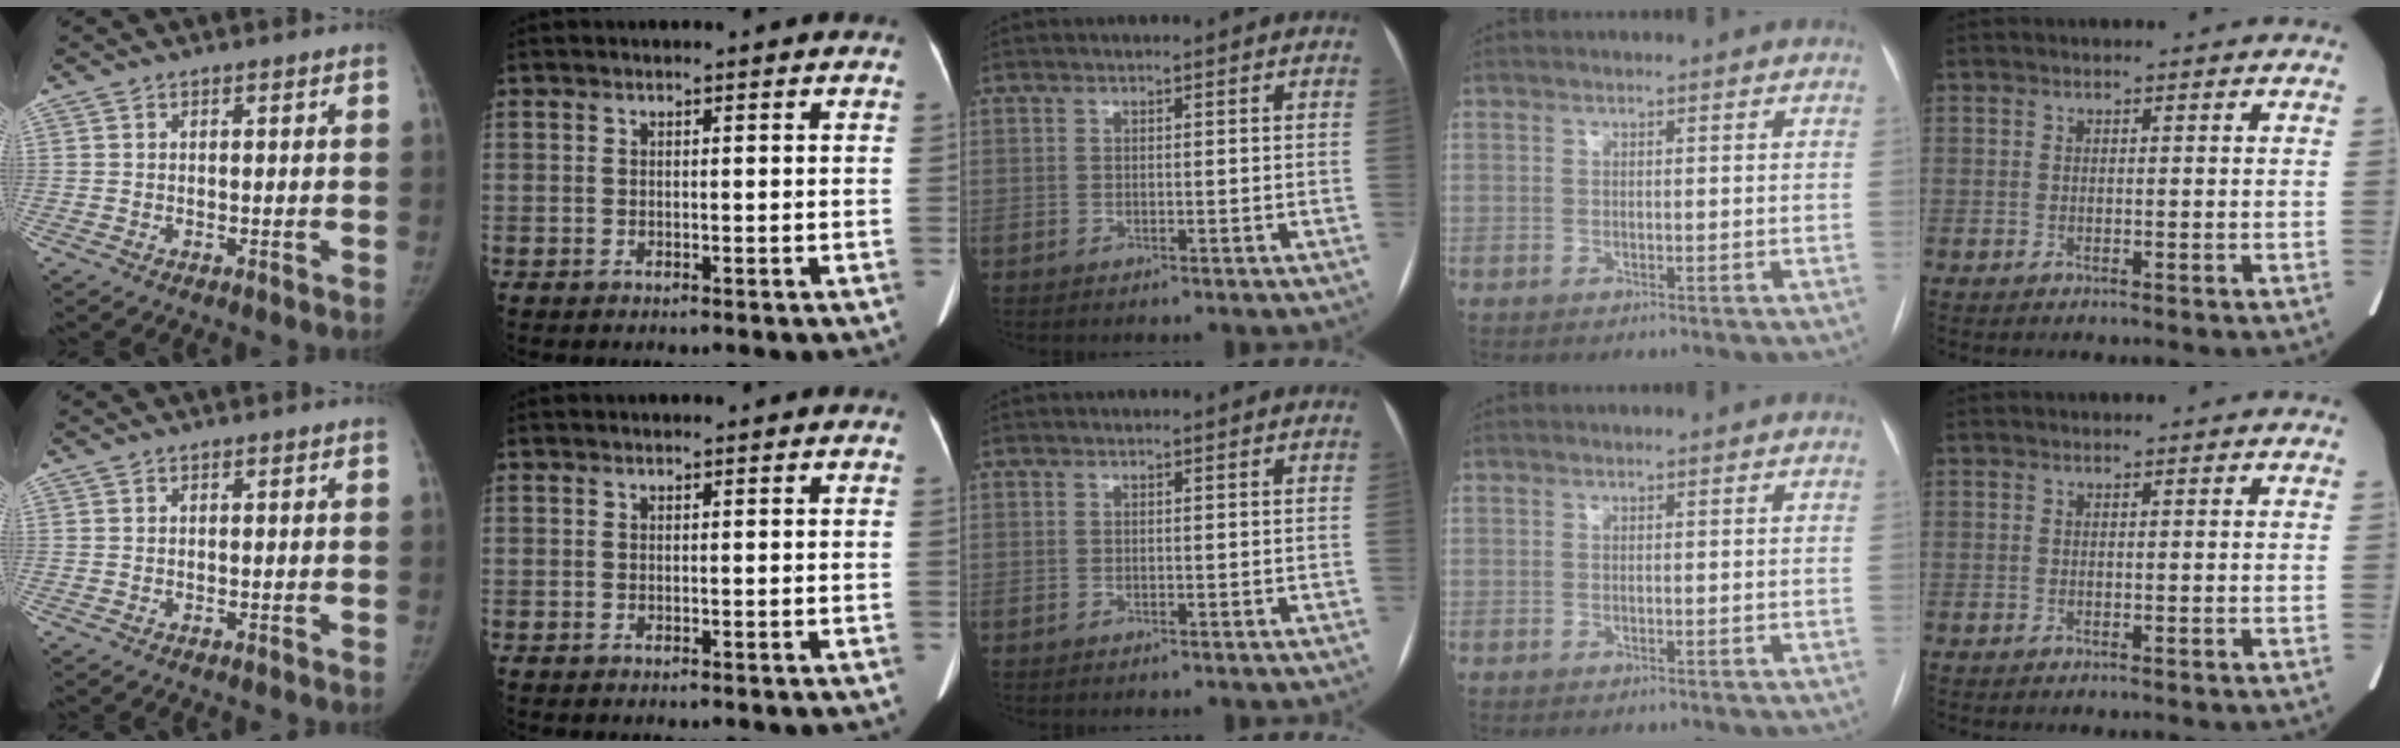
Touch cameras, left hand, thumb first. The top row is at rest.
{}